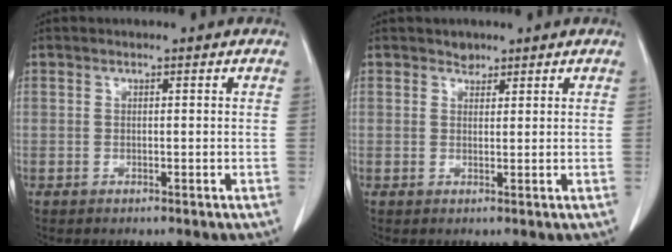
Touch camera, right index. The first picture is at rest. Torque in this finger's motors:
{"motor_torque": [0.00, 0.00, 0.00, 0.00]}